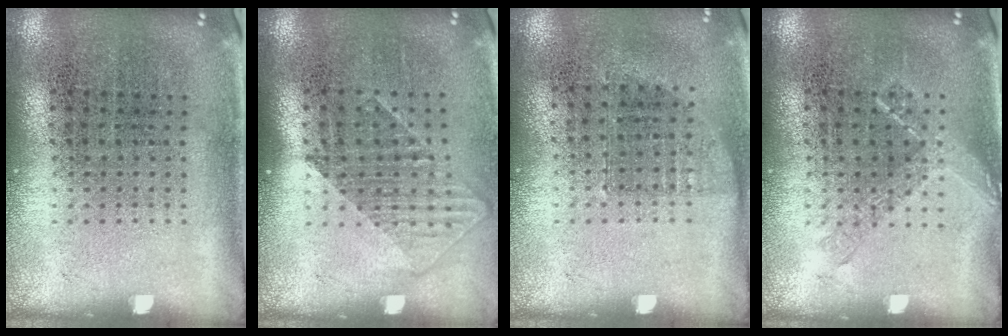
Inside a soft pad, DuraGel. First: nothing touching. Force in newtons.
{"total": 1.3, "press": 0.9, "slide": 0.9}
{"total": 0.7, "press": 0.6, "slide": 0.3}
{"total": 1.0, "press": 0.9, "slide": 0.3}